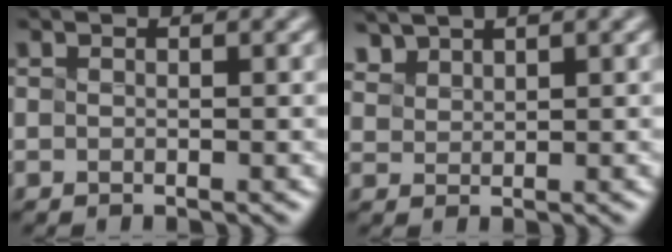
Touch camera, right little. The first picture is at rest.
{"total": 1.8, "force": [1.6, -0.4, -0.7], "torque": [-0.008, 0.012, 0.060]}